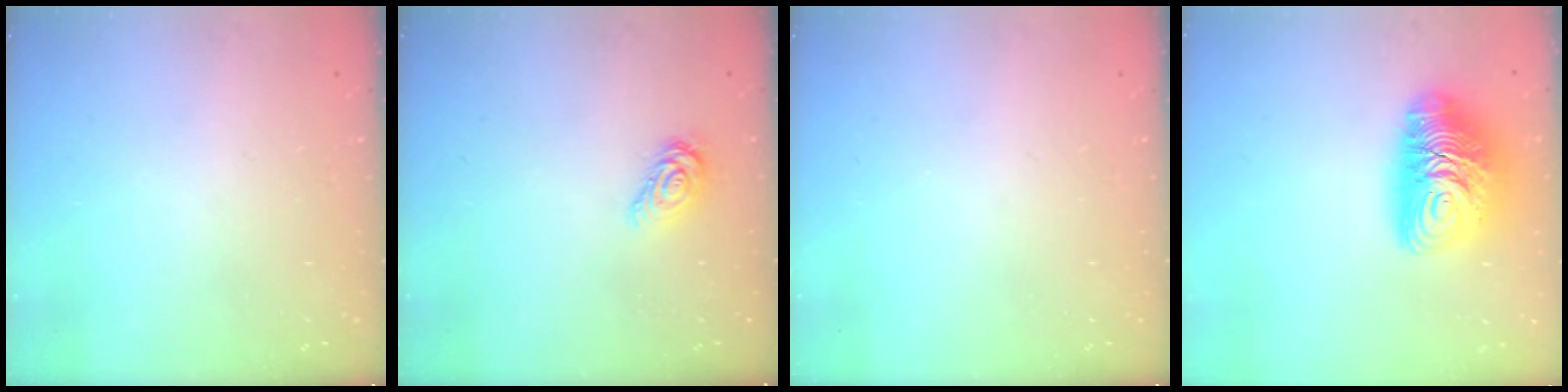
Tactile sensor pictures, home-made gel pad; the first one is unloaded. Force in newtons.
{"total": 6.8, "press": 6.8, "slide": 0.1}
{"total": 0.0}
{"total": 14.7, "press": 14.6, "slide": 1.1}